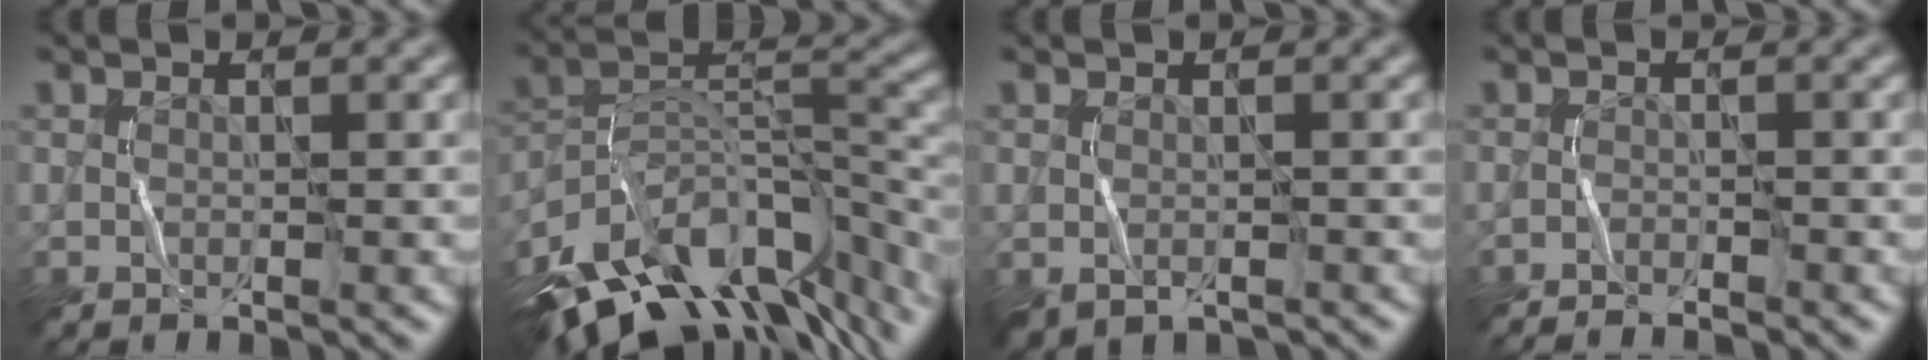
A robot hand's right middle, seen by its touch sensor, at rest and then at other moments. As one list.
[{"total": 14.9, "force": [-10.6, 6.4, 8.2], "torque": [-0.165, 0.013, -0.179]}, {"total": 1.4, "force": [-0.6, 0.9, 0.9], "torque": [-0.021, -0.010, -0.006]}, {"total": 2.3, "force": [-2.2, 0.2, 0.6], "torque": [-0.014, -0.004, -0.039]}]